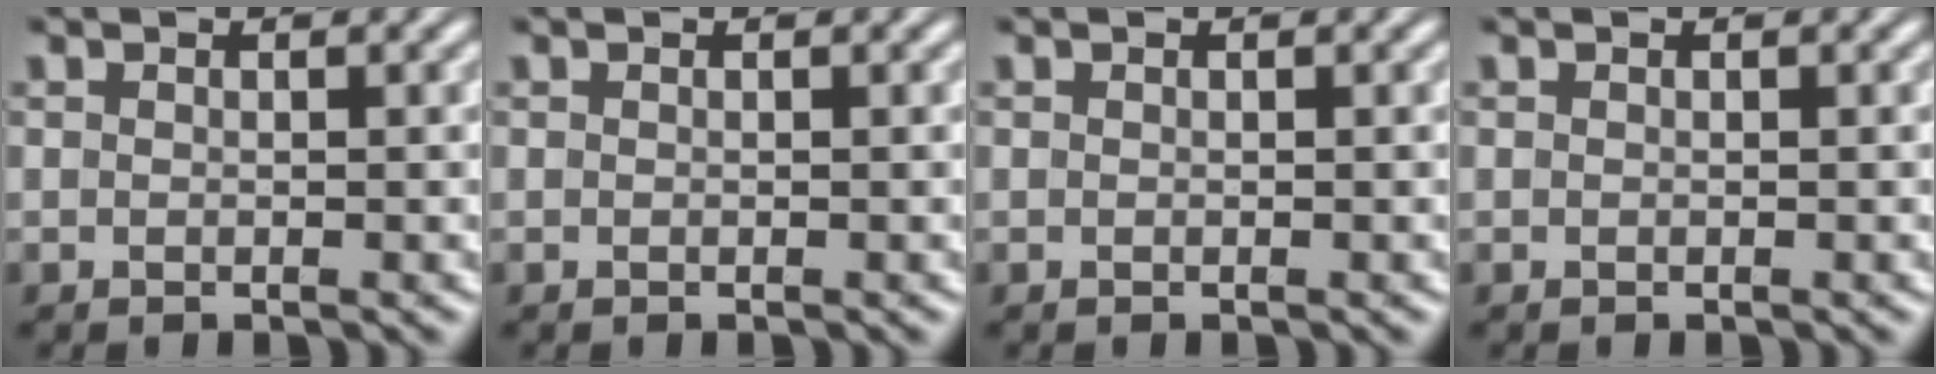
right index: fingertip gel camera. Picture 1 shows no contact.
{"total": 0.0}
{"total": 0.0}
{"total": 0.0}